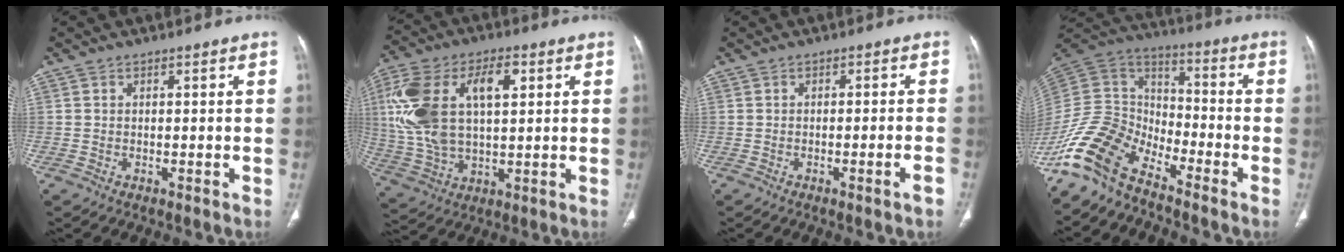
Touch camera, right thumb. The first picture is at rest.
{"total": 19.9, "force": [4.7, 10.7, 16.1], "torque": [-0.324, 0.010, 0.085]}
{"total": 3.1, "force": [-1.5, 0.0, 2.7], "torque": [-0.050, 0.007, -0.021]}
{"total": 15.0, "force": [-11.4, 6.7, 7.0], "torque": [-0.132, 0.087, -0.234]}